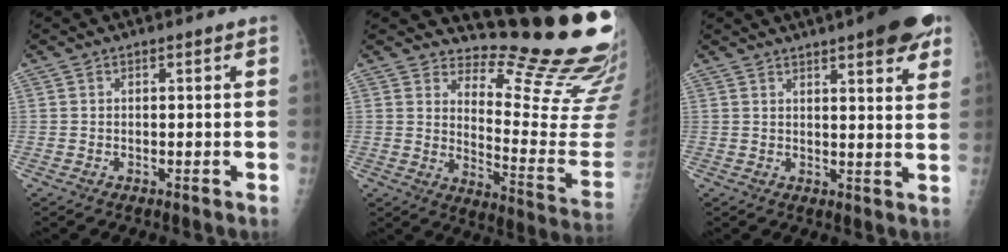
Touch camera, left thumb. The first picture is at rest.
{"total": 20.1, "force": [17.5, 3.6, 9.2], "torque": [-0.085, -0.199, 0.223]}
{"total": 11.9, "force": [7.3, 2.7, 8.9], "torque": [-0.093, -0.023, 0.088]}